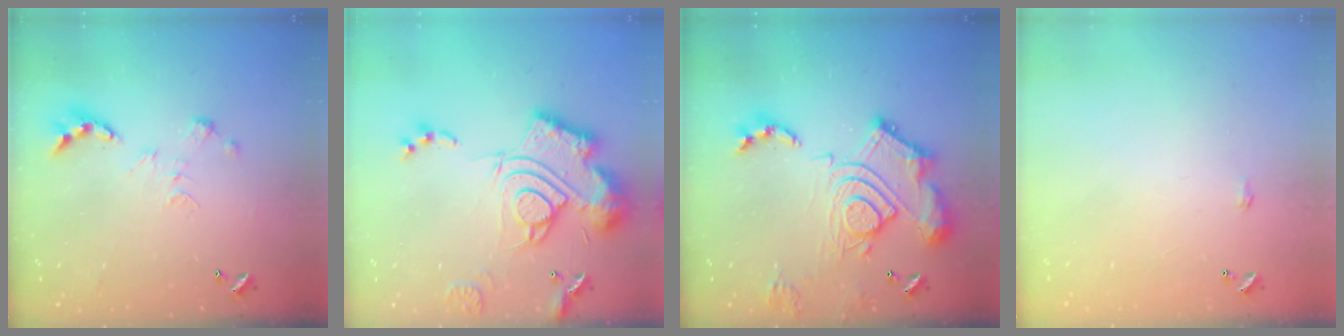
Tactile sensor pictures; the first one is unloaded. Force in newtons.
{"total": 23.3, "press": 23.1, "slide": 2.3}
{"total": 21.5, "press": 21.4, "slide": 2.5}
{"total": 0.6, "press": 0.6, "slide": 0.2}